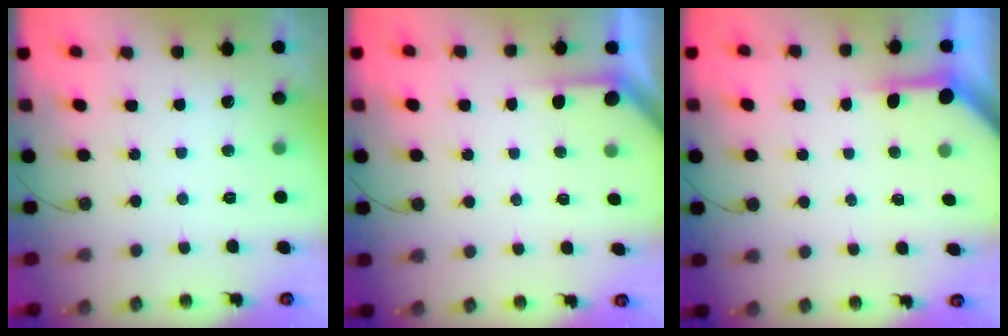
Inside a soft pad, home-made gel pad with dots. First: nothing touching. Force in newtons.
{"total": 1.9, "press": 1.9, "slide": 0.2}
{"total": 4.0, "press": 4.0, "slide": 0.4}